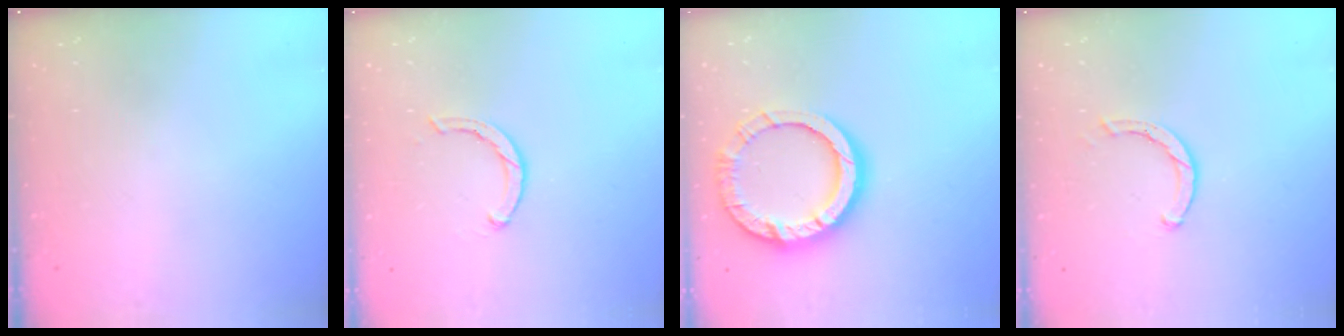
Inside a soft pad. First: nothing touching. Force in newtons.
{"total": 3.1, "press": 3.0, "slide": 0.6}
{"total": 16.2, "press": 16.2, "slide": 1.4}
{"total": 2.0, "press": 2.0, "slide": 0.2}